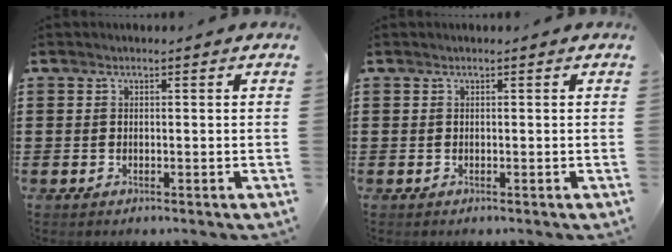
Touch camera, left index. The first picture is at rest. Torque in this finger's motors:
{"motor_torque": [0.00, 0.00, 0.00, 0.00]}